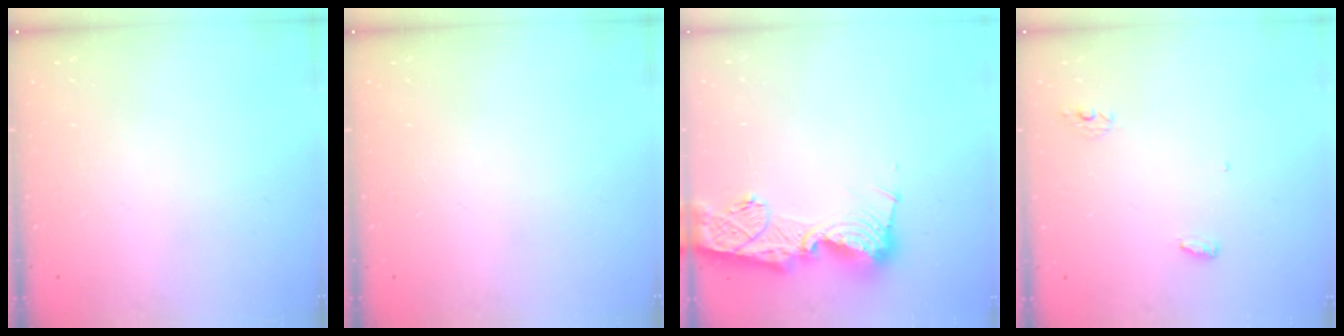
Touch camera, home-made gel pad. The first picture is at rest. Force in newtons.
{"total": 0.0}
{"total": 16.1, "press": 16.0, "slide": 1.6}
{"total": 5.2, "press": 4.4, "slide": 2.7}